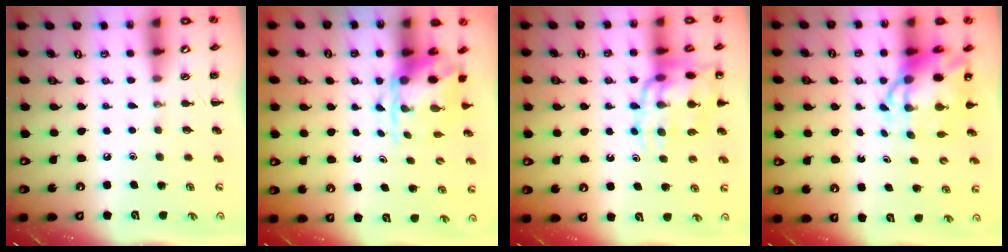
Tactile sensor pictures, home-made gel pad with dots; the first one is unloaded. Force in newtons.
{"total": 4.3, "press": 4.2, "slide": 0.9}
{"total": 17.1, "press": 16.8, "slide": 3.3}
{"total": 8.9, "press": 8.5, "slide": 2.6}